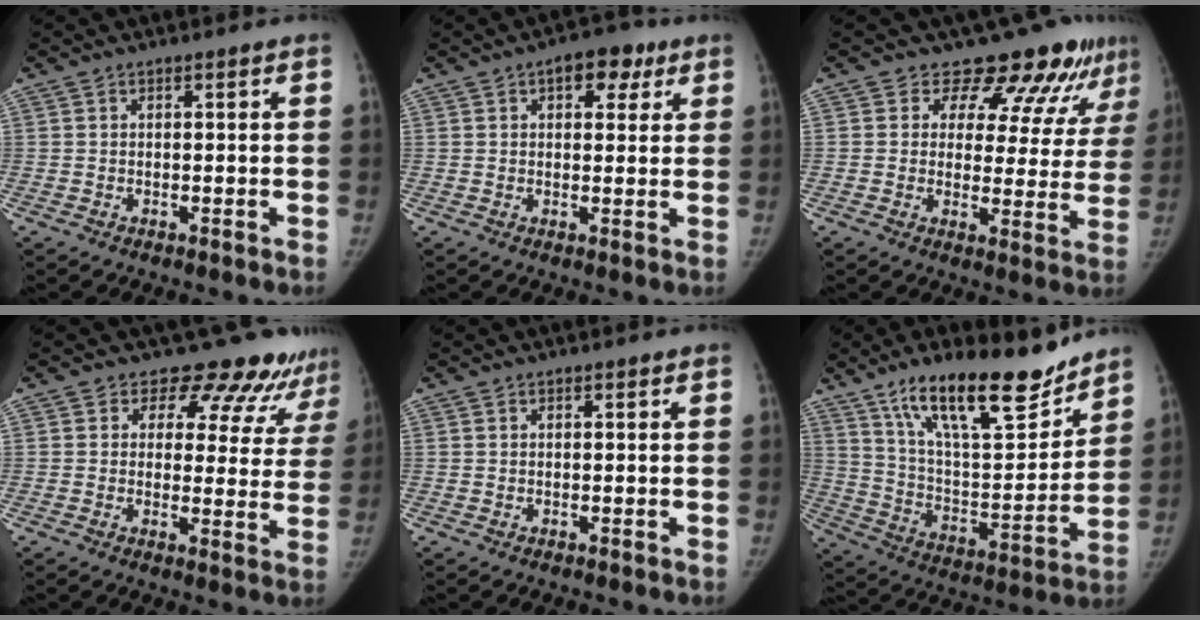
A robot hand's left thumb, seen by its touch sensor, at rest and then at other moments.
{"total": 6.8, "force": [3.2, 4.0, 4.4], "torque": [-0.023, -0.004, 0.035]}
{"total": 13.0, "force": [10.6, 6.1, 4.5], "torque": [-0.006, -0.061, 0.116]}
{"total": 13.7, "force": [12.1, 5.8, 2.4], "torque": [0.031, -0.074, 0.118]}
{"total": 0.0}
{"total": 22.5, "force": [16.2, 7.1, 14.0], "torque": [-0.186, -0.081, 0.275]}